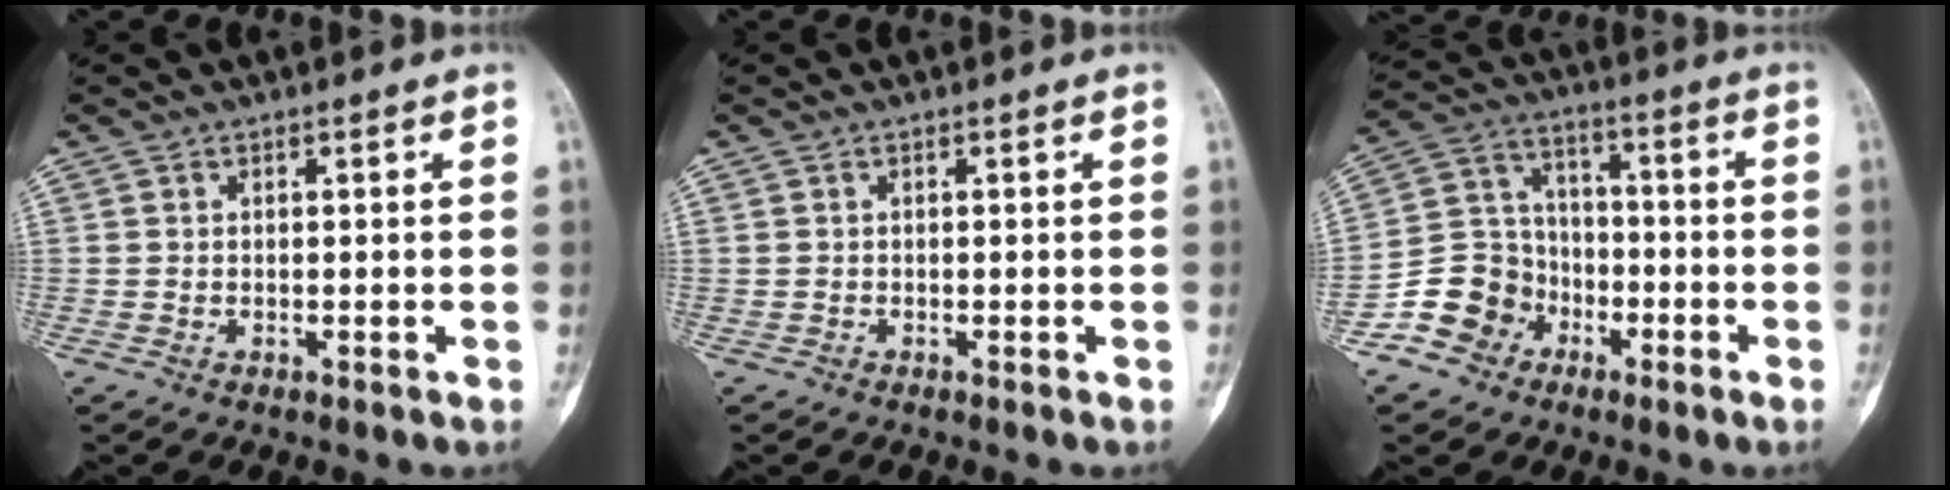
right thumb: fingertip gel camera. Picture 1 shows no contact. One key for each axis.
{"total": 0.0}
{"total": 10.9, "fx": -5.5, "fy": 9.1, "fz": 2.6, "tx": -0.009, "ty": 0.067, "tz": -0.101}